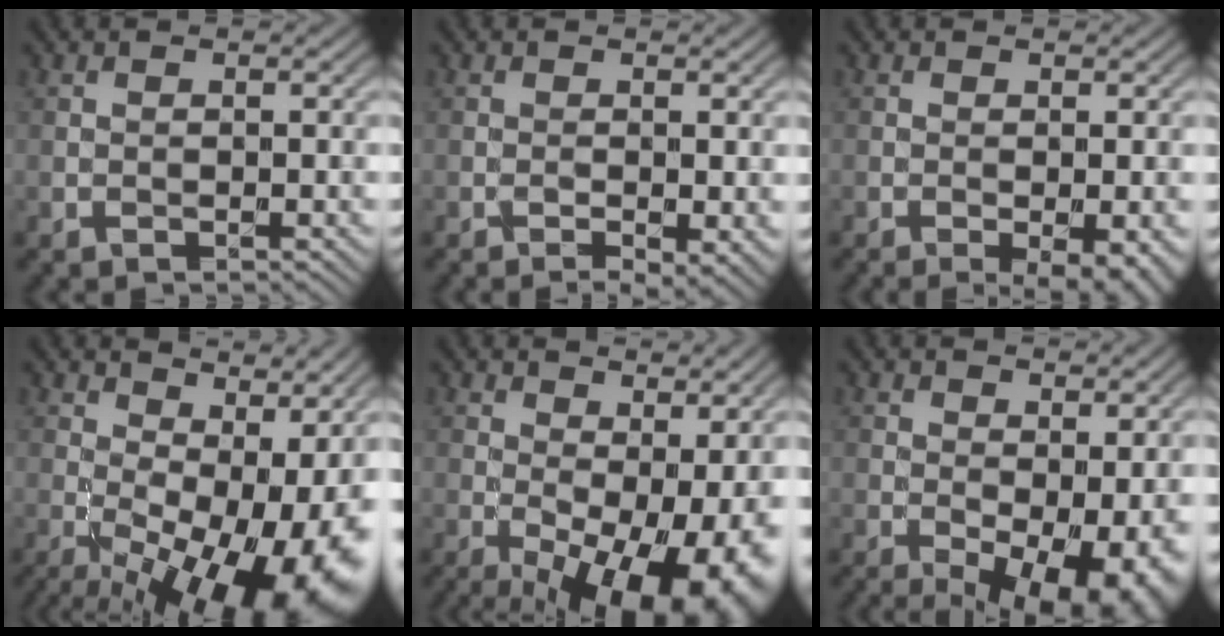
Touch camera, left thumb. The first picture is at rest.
{"total": 3.2, "force": [-1.1, 1.0, 2.9], "torque": [-0.044, -0.008, -0.013]}
{"total": 4.4, "force": [-1.9, 1.3, 3.7], "torque": [-0.057, -0.006, -0.022]}
{"total": 17.4, "force": [-0.4, 8.0, 15.4], "torque": [-0.193, -0.009, 0.021]}
{"total": 16.7, "force": [-2.8, 7.7, 14.5], "torque": [-0.195, -0.017, -0.009]}
{"total": 11.2, "force": [-3.0, 5.2, 9.5], "torque": [-0.129, -0.013, -0.029]}